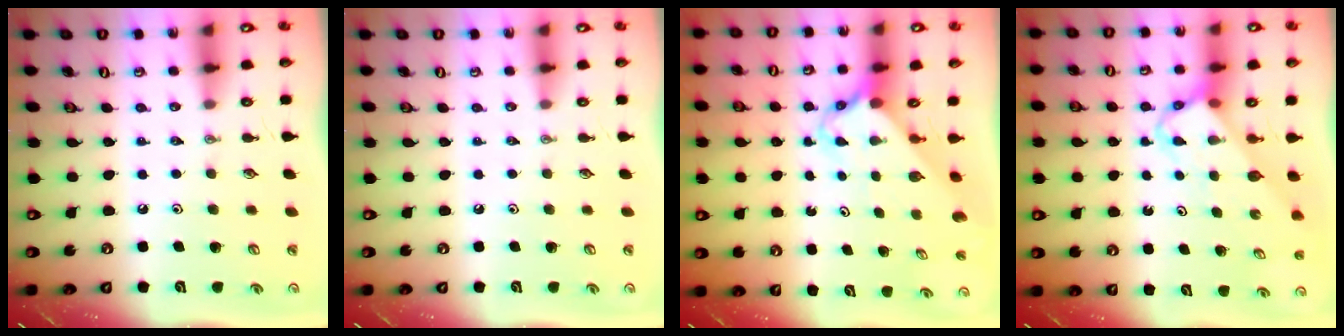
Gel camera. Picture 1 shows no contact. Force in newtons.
{"total": 0.0}
{"total": 2.5, "press": 2.5, "slide": 0.2}
{"total": 3.6, "press": 3.6, "slide": 0.1}